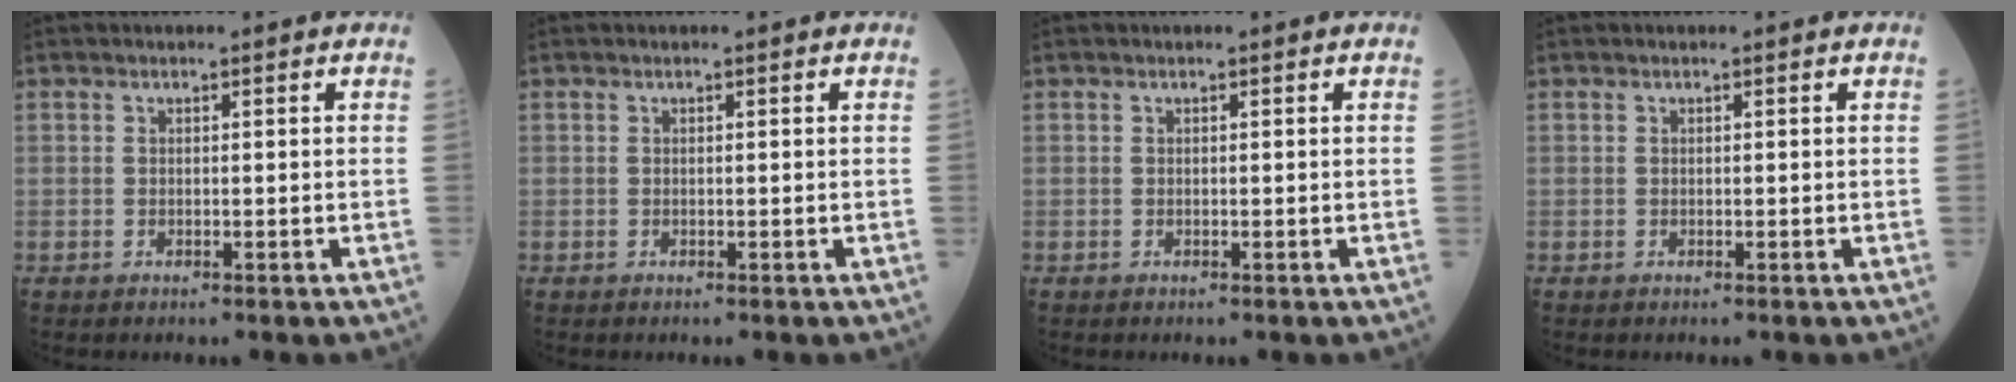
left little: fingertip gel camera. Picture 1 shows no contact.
{"total": 0.0}
{"total": 0.0}
{"total": 0.0}